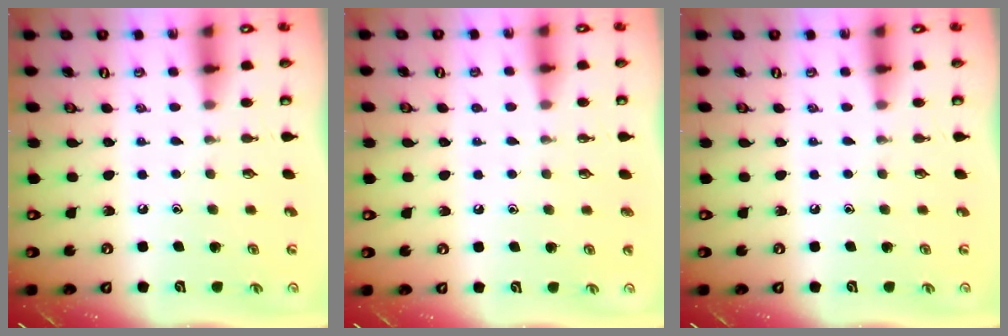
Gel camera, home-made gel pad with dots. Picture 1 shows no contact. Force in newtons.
{"total": 0.7, "press": 0.7, "slide": 0.0}
{"total": 0.0}